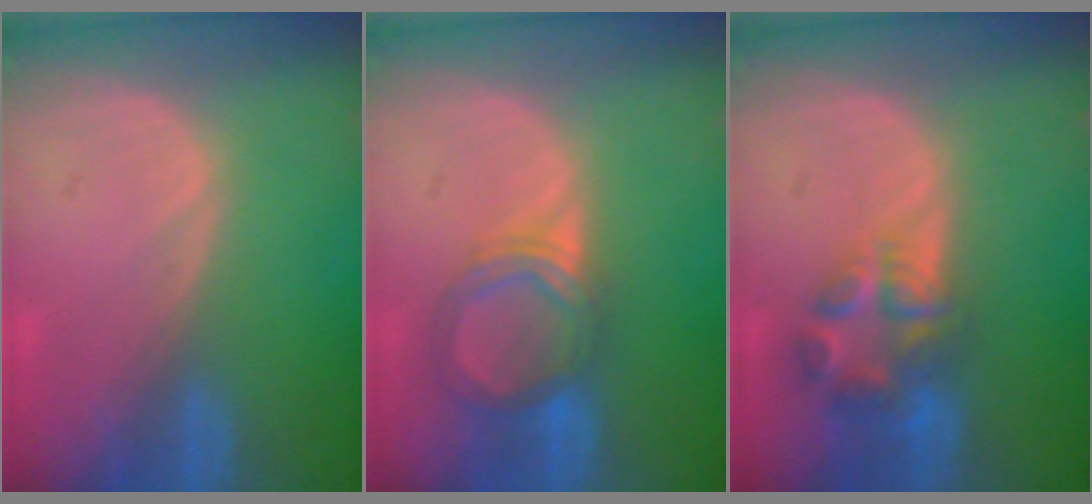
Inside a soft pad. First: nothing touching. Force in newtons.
{"total": 5.5, "press": 5.4, "slide": 1.4}
{"total": 6.8, "press": 6.2, "slide": 2.9}